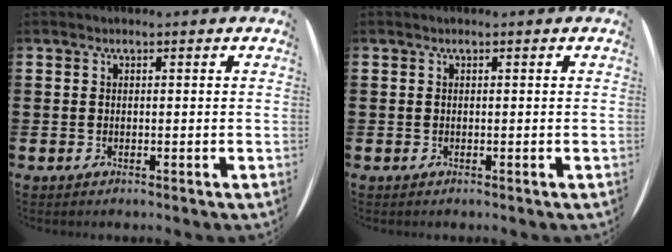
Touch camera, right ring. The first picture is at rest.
{"total": 0.0}